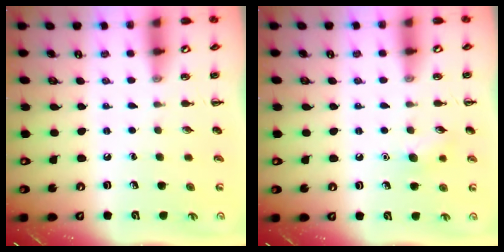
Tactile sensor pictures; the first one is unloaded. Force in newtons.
{"total": 8.2, "press": 7.9, "slide": 2.0}